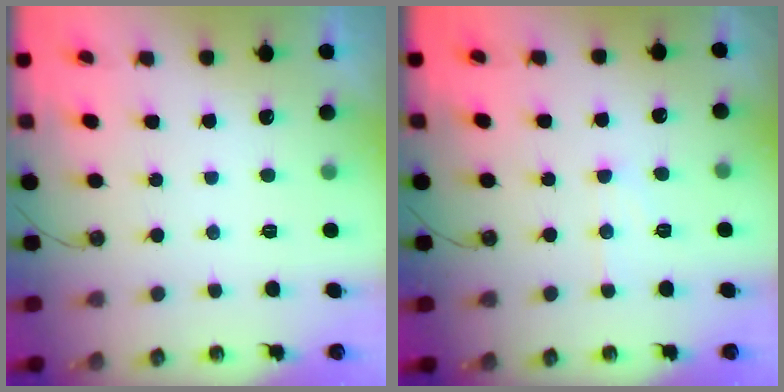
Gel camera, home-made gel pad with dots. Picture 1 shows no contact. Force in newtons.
{"total": 6.5, "press": 6.5, "slide": 0.6}